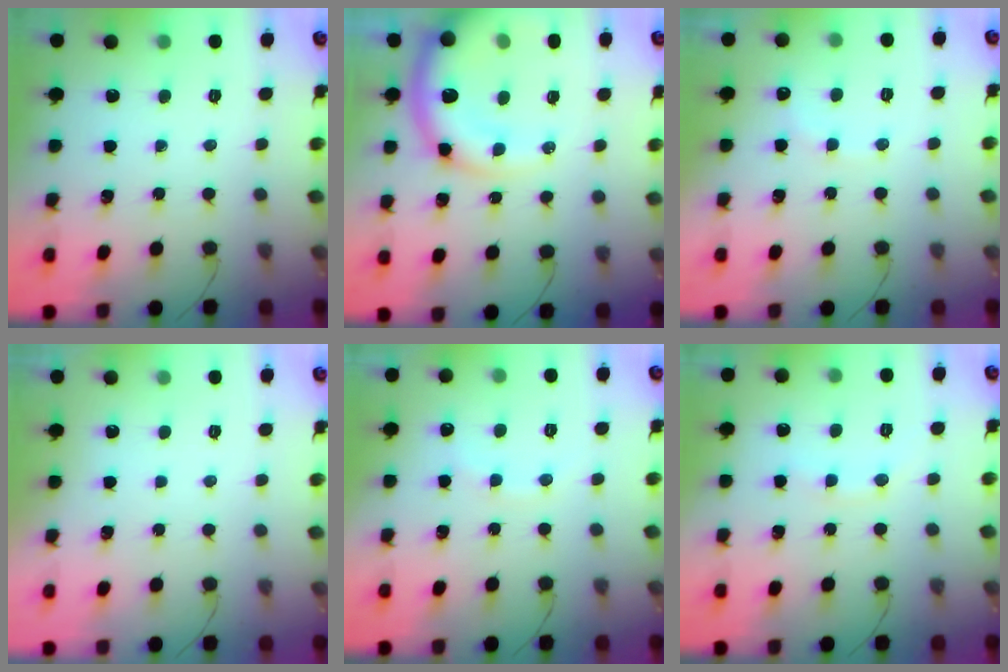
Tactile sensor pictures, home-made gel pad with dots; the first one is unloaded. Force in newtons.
{"total": 16.8, "press": 16.3, "slide": 3.9}
{"total": 7.2, "press": 7.1, "slide": 1.3}
{"total": 3.0, "press": 3.0, "slide": 0.1}
{"total": 7.3, "press": 7.2, "slide": 1.4}
{"total": 5.9, "press": 5.8, "slide": 1.2}